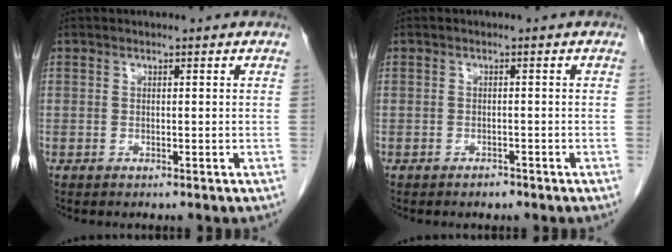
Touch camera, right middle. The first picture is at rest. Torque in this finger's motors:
{"motor_torque": [0.52, -0.27, 0.14, 0.00]}